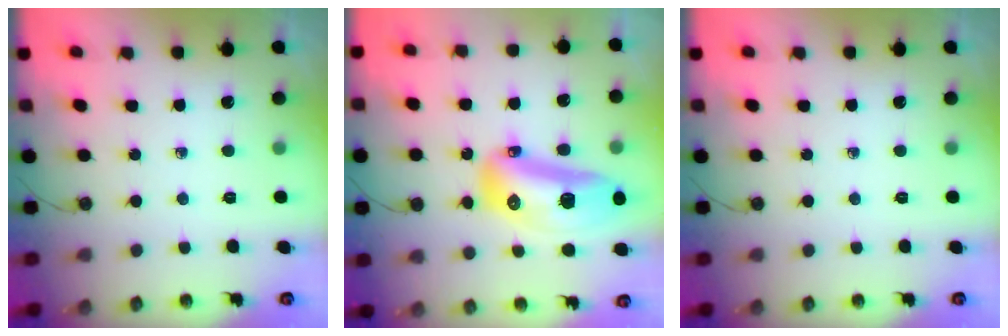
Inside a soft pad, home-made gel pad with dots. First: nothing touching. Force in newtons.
{"total": 21.1, "press": 18.8, "slide": 9.5}
{"total": 0.0}